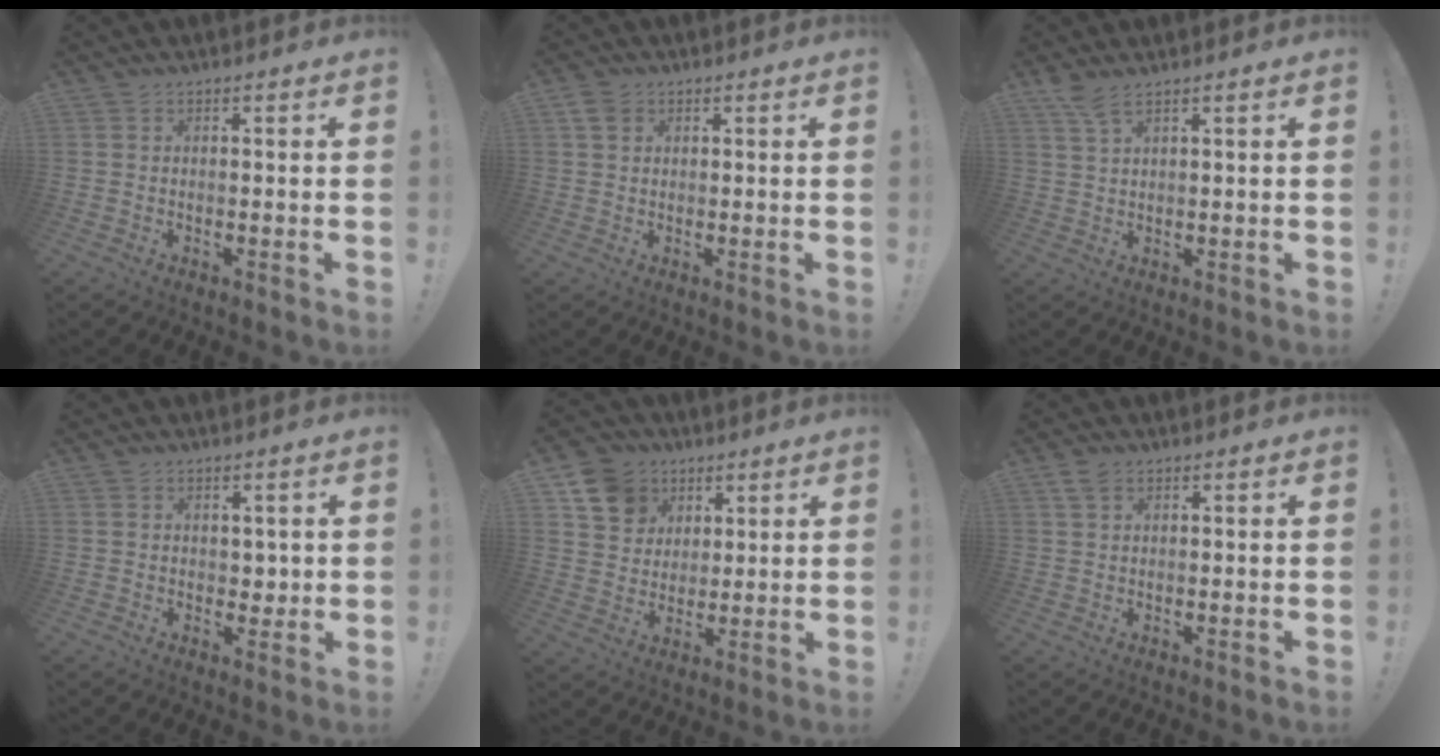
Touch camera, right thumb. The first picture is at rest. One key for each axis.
{"total": 4.0, "fx": 1.8, "fy": 3.2, "fz": 1.4, "tx": -0.010, "ty": -0.006, "tz": 0.033}
{"total": 4.2, "fx": 3.3, "fy": 0.7, "fz": 2.6, "tx": -0.050, "ty": -0.017, "tz": 0.058}
{"total": 2.5, "fx": 0.6, "fy": 2.3, "fz": 0.7, "tx": 0.006, "ty": -0.003, "tz": 0.008}
{"total": 12.3, "fx": 6.3, "fy": 10.0, "fz": 3.7, "tx": -0.051, "ty": -0.033, "tz": 0.126}
{"total": 2.4, "fx": 1.4, "fy": 1.2, "fz": 1.5, "tx": -0.031, "ty": 0.000, "tz": 0.027}